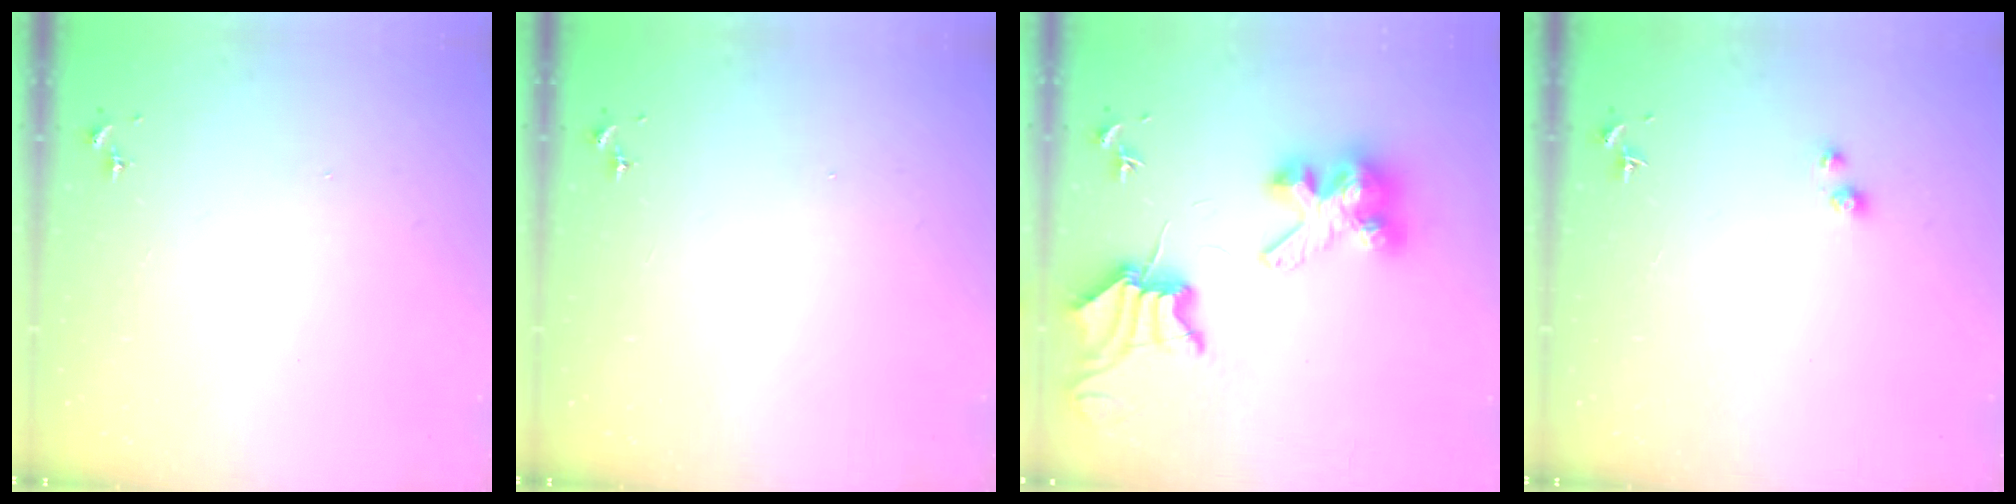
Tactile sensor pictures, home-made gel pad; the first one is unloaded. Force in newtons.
{"total": 0.0}
{"total": 11.3, "press": 11.3, "slide": 1.4}
{"total": 2.9, "press": 2.9, "slide": 0.2}